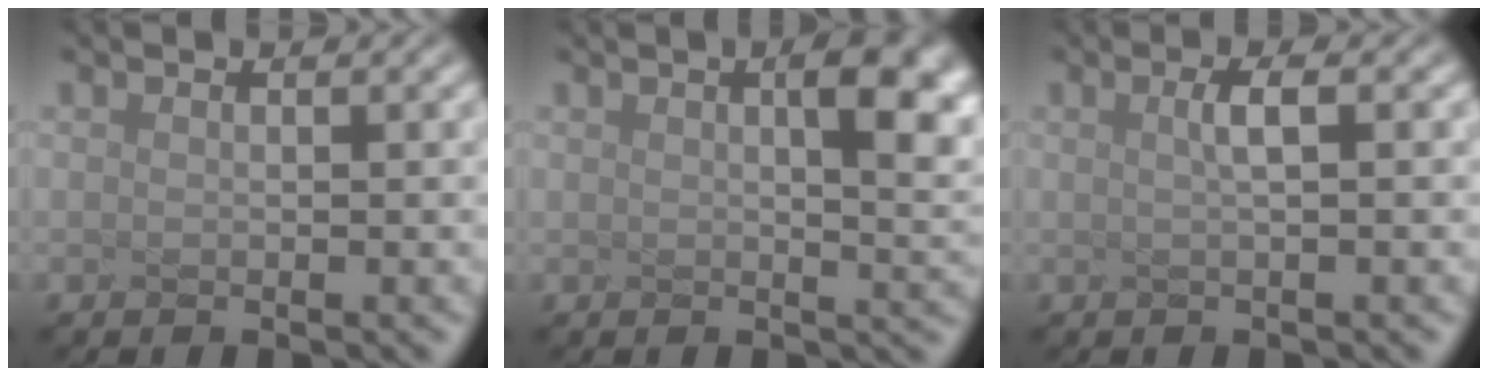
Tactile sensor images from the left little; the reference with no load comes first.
{"total": 4.9, "force": [1.3, 1.1, 4.6], "torque": [-0.051, 0.011, 0.045]}
{"total": 1.4, "force": [-1.0, -0.7, 0.7], "torque": [-0.038, -0.002, 0.016]}